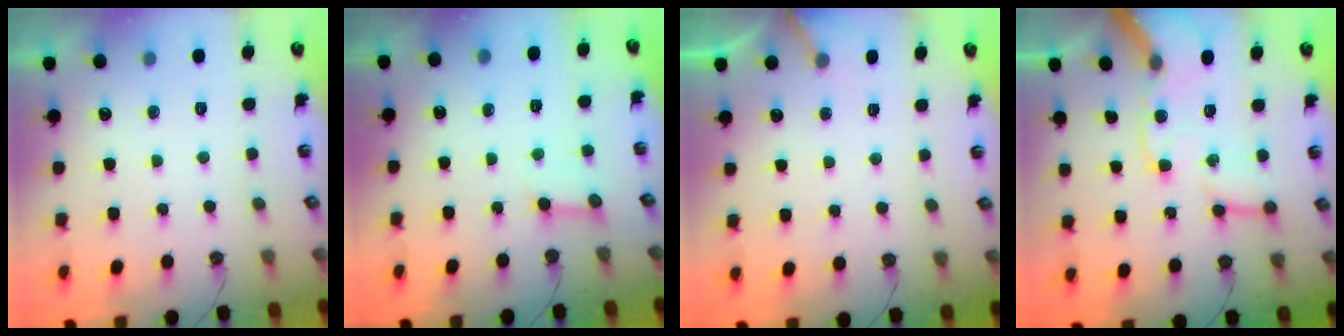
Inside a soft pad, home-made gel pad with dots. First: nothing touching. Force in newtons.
{"total": 3.4, "press": 3.3, "slide": 0.5}
{"total": 3.6, "press": 3.6, "slide": 0.2}
{"total": 16.2, "press": 16.0, "slide": 2.4}